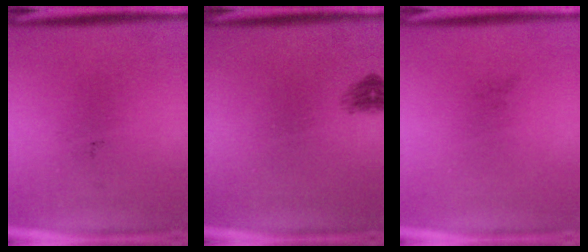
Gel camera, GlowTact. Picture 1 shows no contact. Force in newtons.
{"total": 1.3}
{"total": 0.0}